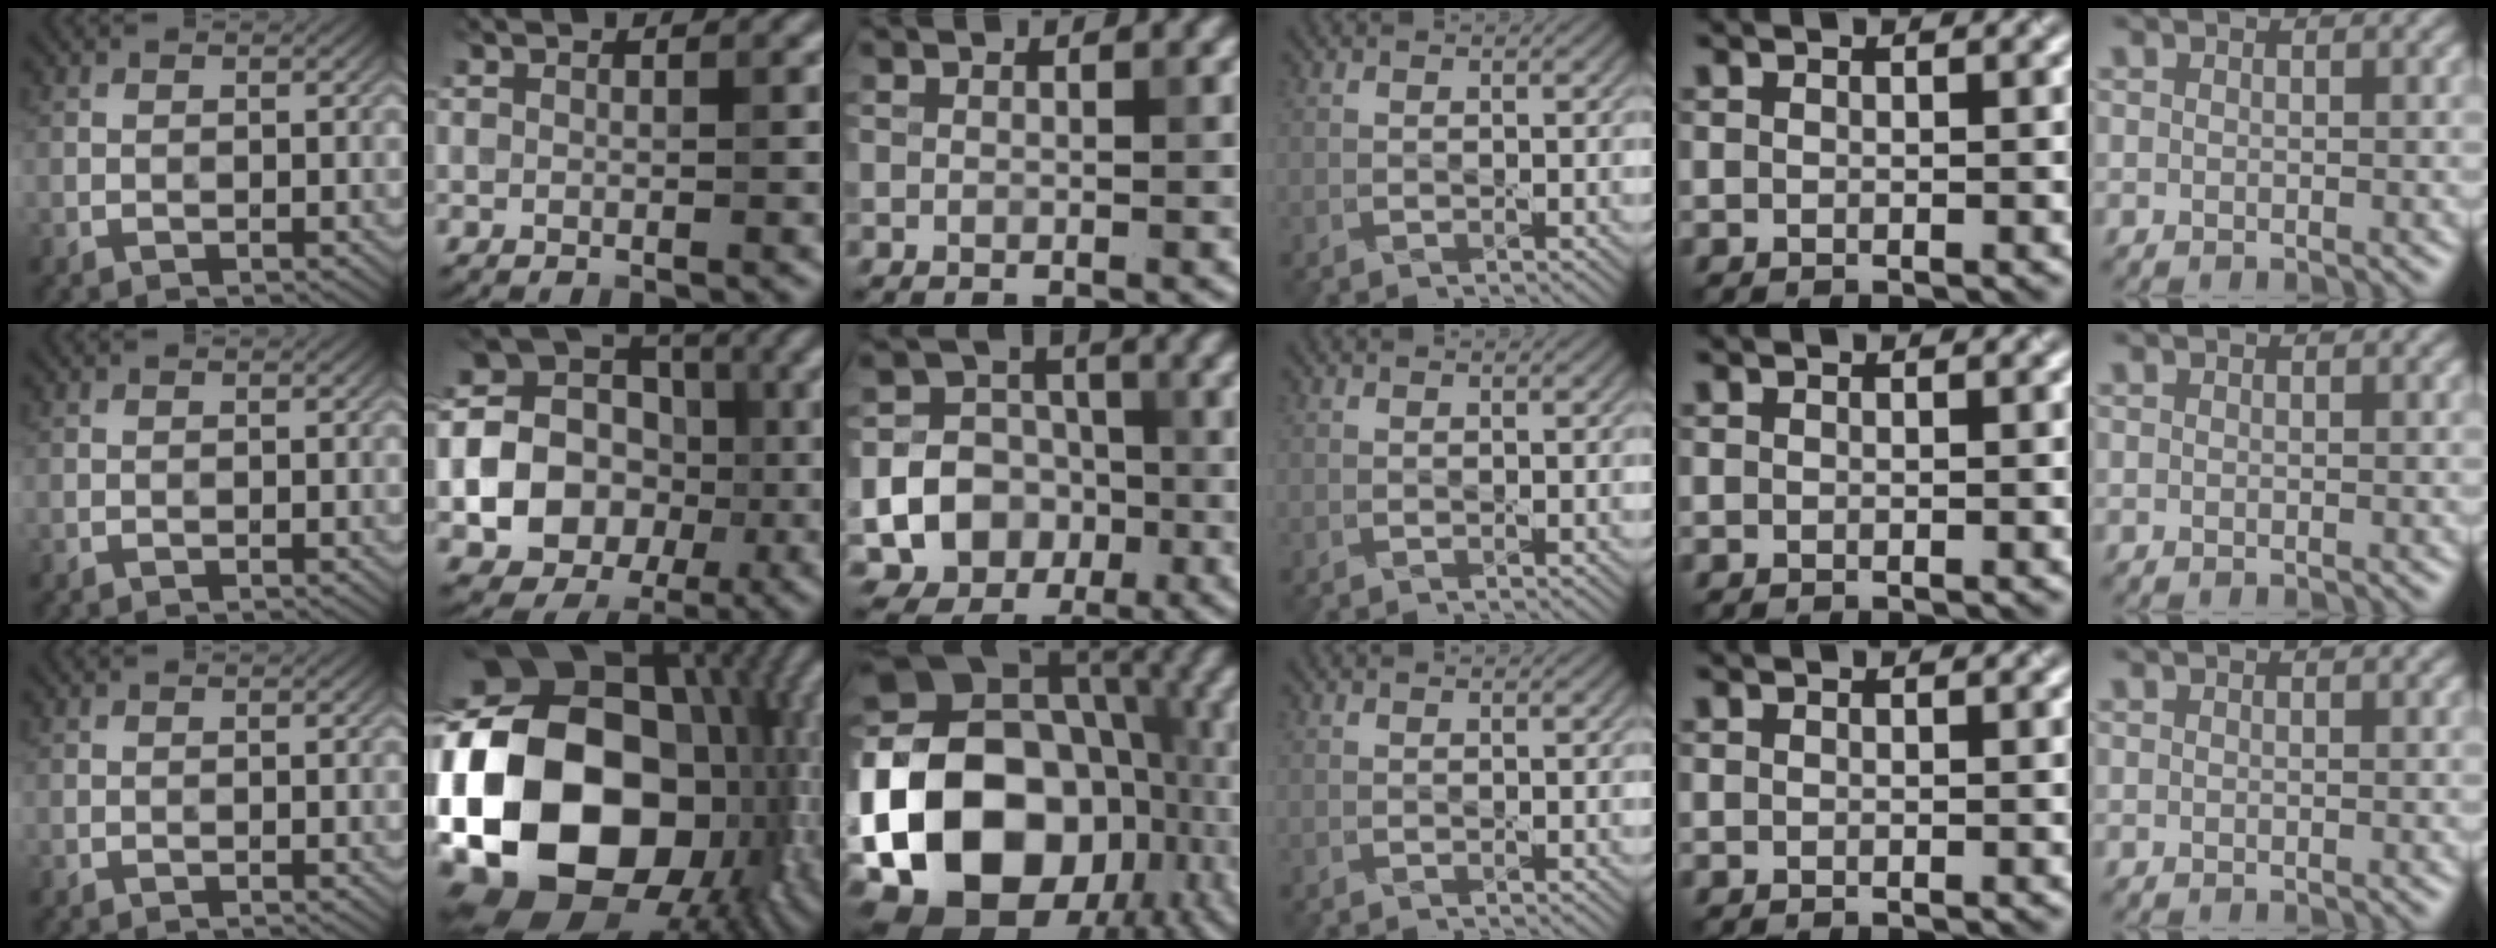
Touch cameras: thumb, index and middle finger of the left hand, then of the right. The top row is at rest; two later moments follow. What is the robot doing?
{"motion": "press", "object": "gel pad"}